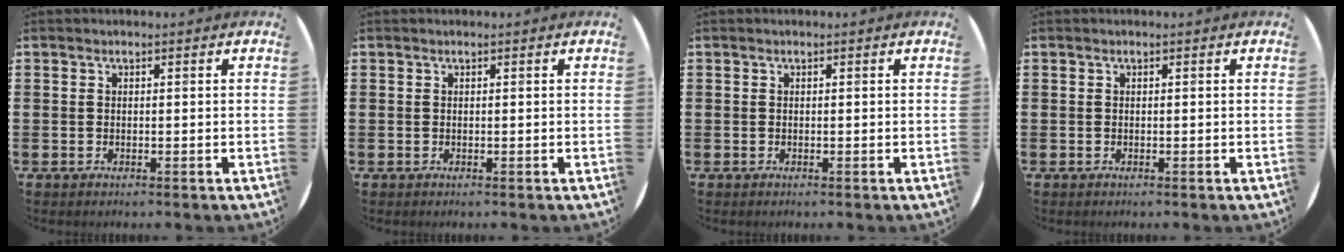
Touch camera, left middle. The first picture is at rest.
{"total": 0.0}
{"total": 0.0}
{"total": 0.0}